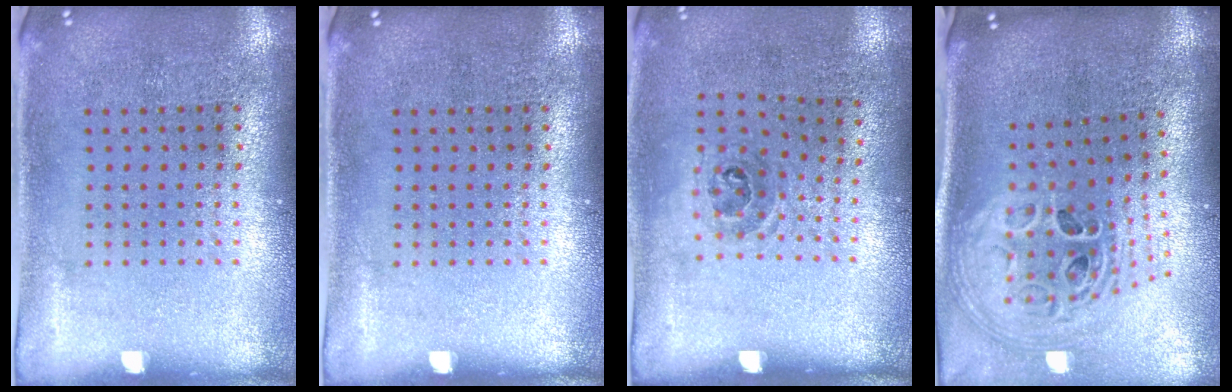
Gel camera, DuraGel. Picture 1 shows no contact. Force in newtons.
{"total": 0.0}
{"total": 1.0, "press": 0.7, "slide": 0.8}
{"total": 2.4, "press": 1.7, "slide": 1.7}